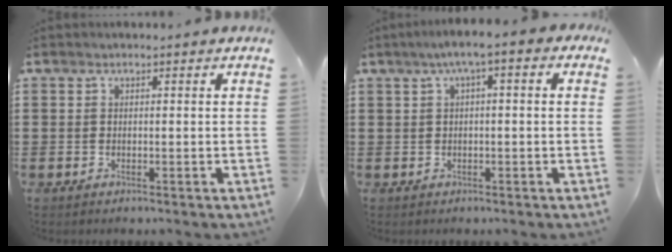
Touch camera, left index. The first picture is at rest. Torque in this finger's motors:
{"motor_torque": [1.65, -0.49, 0.76, 0.20]}